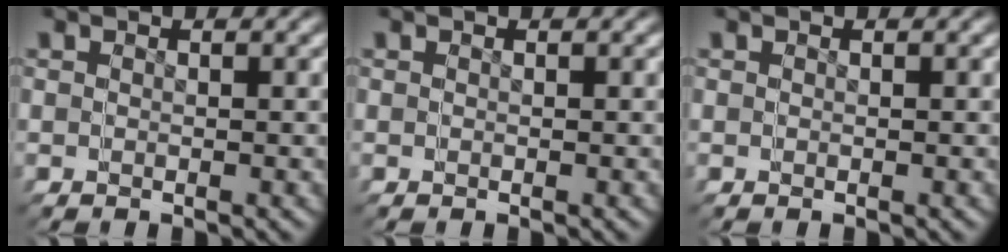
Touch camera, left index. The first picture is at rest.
{"total": 0.0}
{"total": 0.0}